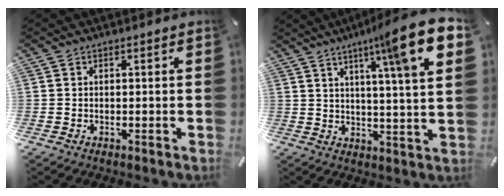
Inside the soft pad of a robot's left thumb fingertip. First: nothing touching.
{"total": 14.6, "force": [8.2, 0.7, 12.1], "torque": [-0.181, -0.048, 0.116]}